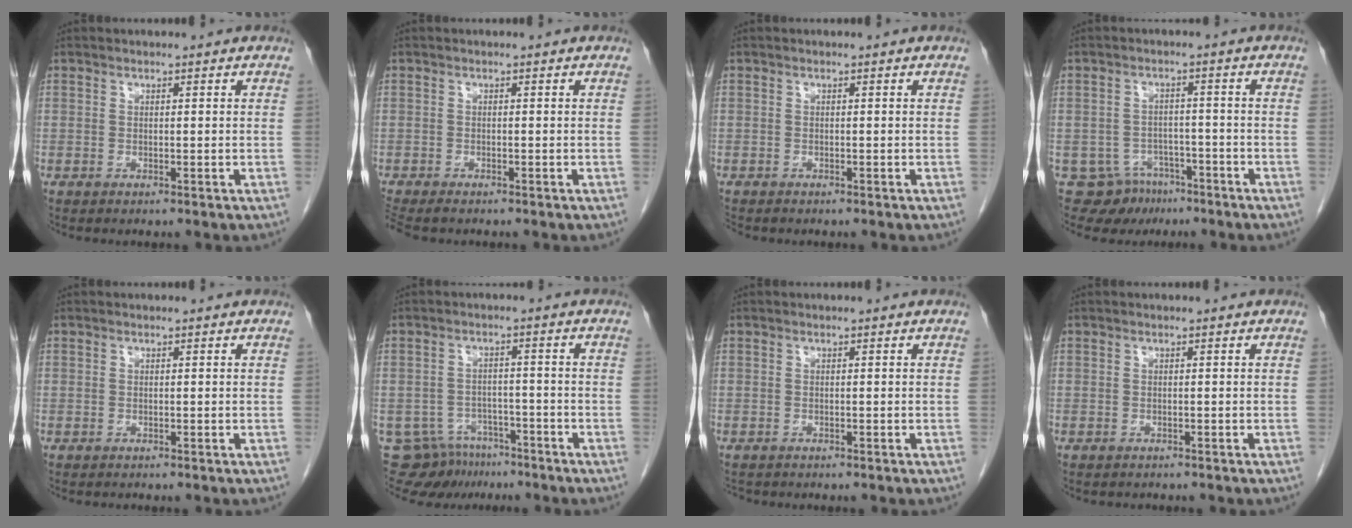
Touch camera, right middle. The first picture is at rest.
{"total": 3.6, "force": [-3.1, 0.9, 1.7], "torque": [-0.026, -0.010, -0.050]}
{"total": 1.3, "force": [-1.2, 0.5, 0.4], "torque": [-0.008, -0.002, -0.018]}
{"total": 6.4, "force": [-4.3, 4.7, 0.3], "torque": [0.002, 0.011, -0.059]}
{"total": 0.0}
{"total": 9.6, "force": [-7.9, 5.4, 1.0], "torque": [-0.023, 0.009, -0.110]}
{"total": 0.9, "force": [-0.8, 0.3, 0.1], "torque": [-0.011, -0.004, -0.012]}
{"total": 0.9, "force": [-0.8, 0.4, 0.0], "torque": [-0.011, -0.002, -0.012]}